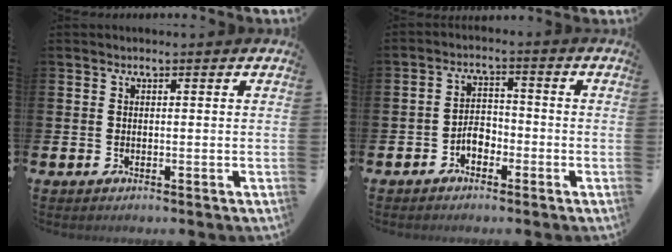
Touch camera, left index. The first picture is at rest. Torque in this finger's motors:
{"motor_torque": [0.09, 0.18, 0.08, 0.02]}